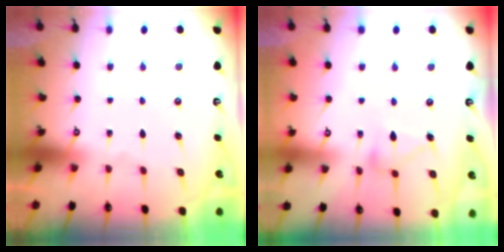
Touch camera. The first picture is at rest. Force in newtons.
{"total": 10.2, "press": 10.2, "slide": 0.6}